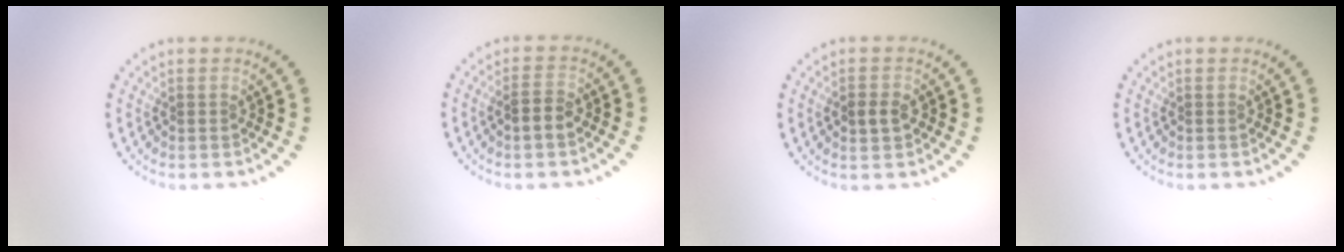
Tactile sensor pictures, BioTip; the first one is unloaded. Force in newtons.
{"total": 1.9, "press": 1.8, "slide": 0.7}
{"total": 1.9, "press": 1.9, "slide": 0.2}
{"total": 0.0}